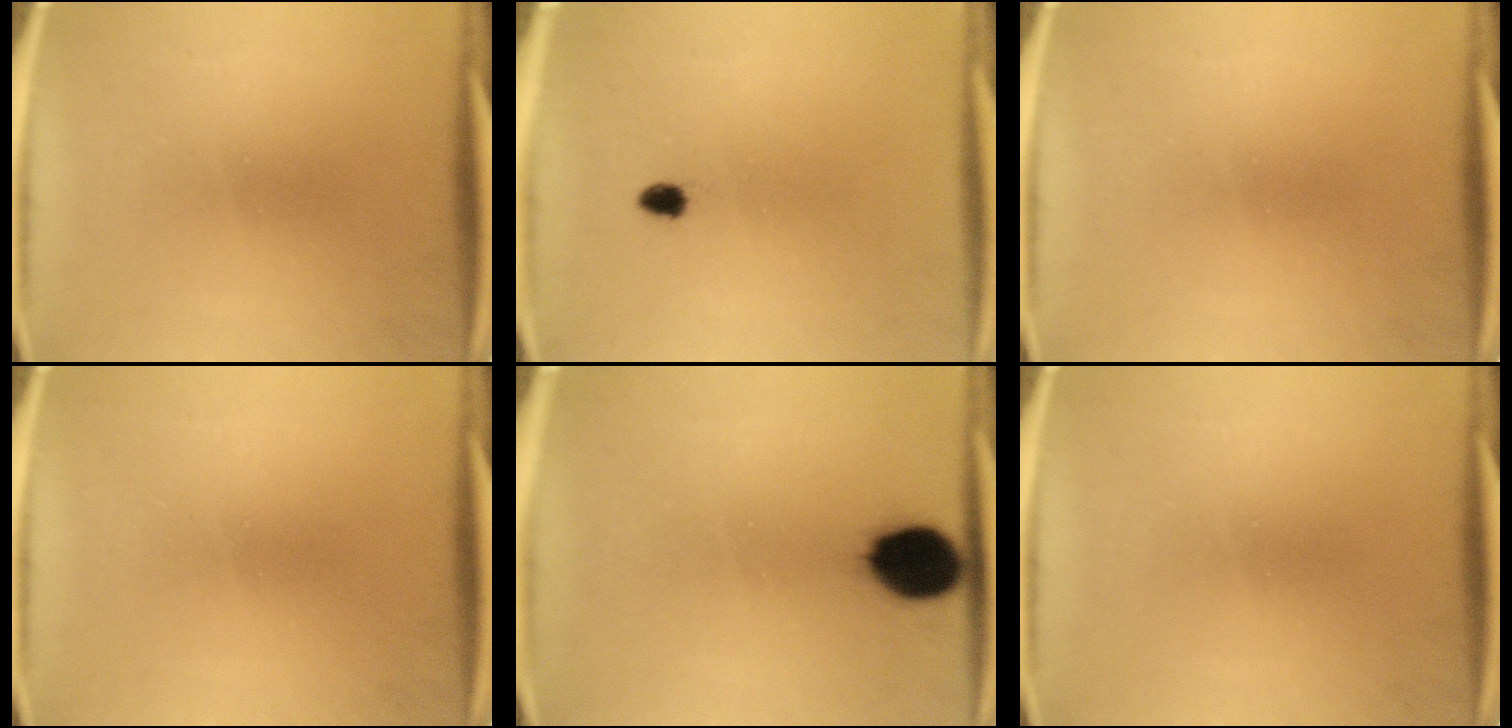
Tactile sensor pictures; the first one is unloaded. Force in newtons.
{"total": 1.4}
{"total": 0.0}
{"total": 0.0}
{"total": 10.7}
{"total": 0.0}